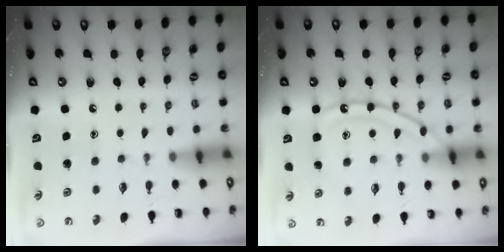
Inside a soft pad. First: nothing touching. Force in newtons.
{"total": 13.6, "press": 13.6, "slide": 1.0}